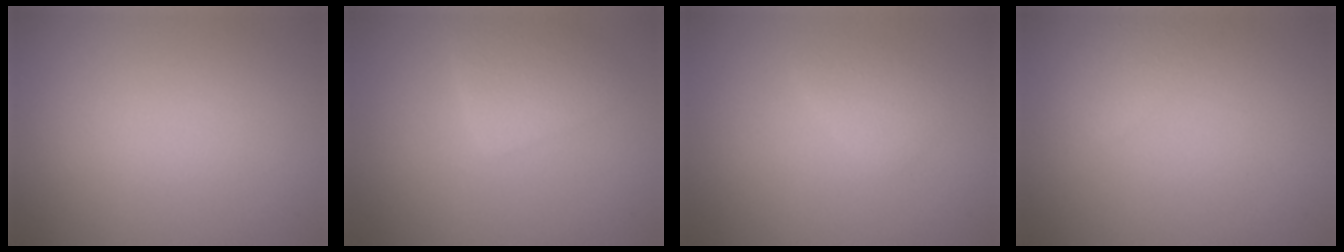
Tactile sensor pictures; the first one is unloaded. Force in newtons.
{"total": 2.6, "press": 2.6, "slide": 0.2}
{"total": 1.3, "press": 1.3, "slide": 0.0}
{"total": 1.6, "press": 1.6, "slide": 0.0}